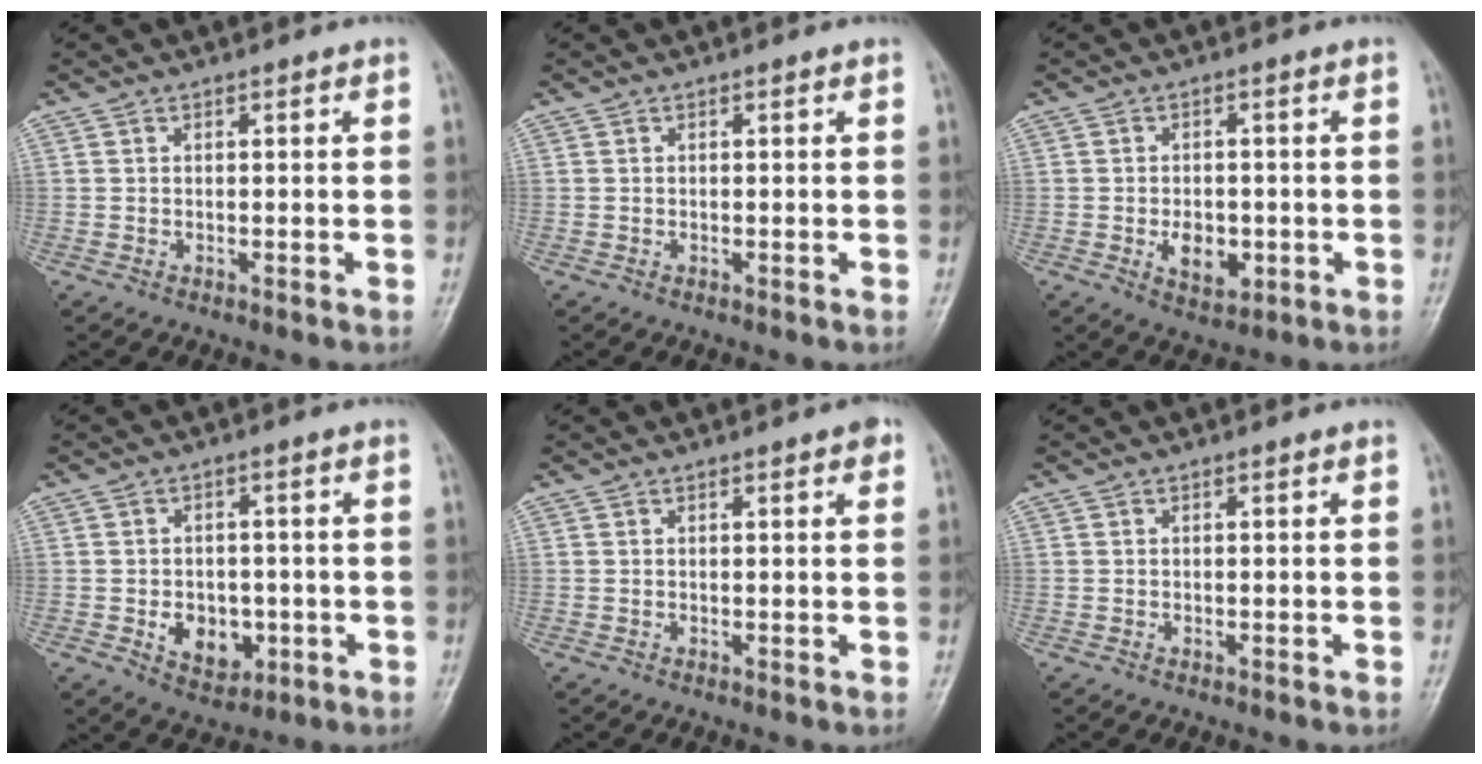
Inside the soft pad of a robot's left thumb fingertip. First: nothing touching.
{"total": 0.0}
{"total": 5.7, "force": [-1.3, 3.8, 4.1], "torque": [-0.049, -0.001, -0.014]}
{"total": 7.0, "force": [-1.7, 5.3, 4.3], "torque": [-0.038, 0.004, -0.013]}
{"total": 1.7, "force": [1.0, 0.3, 1.4], "torque": [-0.018, -0.001, 0.010]}
{"total": 0.0}